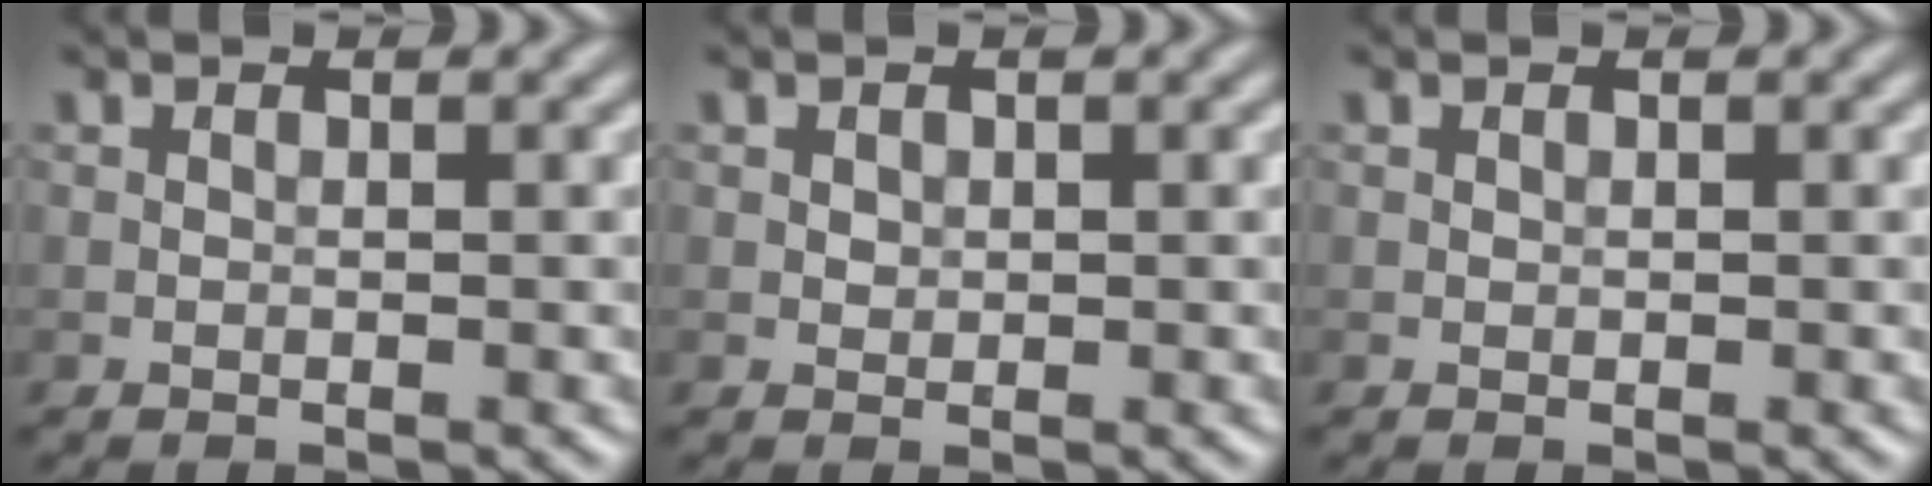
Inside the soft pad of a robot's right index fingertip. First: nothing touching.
{"total": 0.6, "force": [0.2, 0.5, 0.2], "torque": [-0.002, -0.002, 0.006]}
{"total": 0.0}